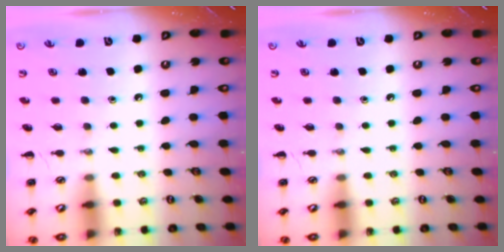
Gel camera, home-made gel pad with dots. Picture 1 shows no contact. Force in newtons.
{"total": 0.0}